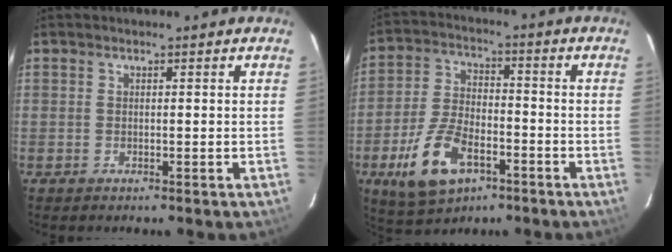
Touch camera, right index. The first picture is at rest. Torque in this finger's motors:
{"motor_torque": [0.48, -0.41, 0.58, 0.14]}